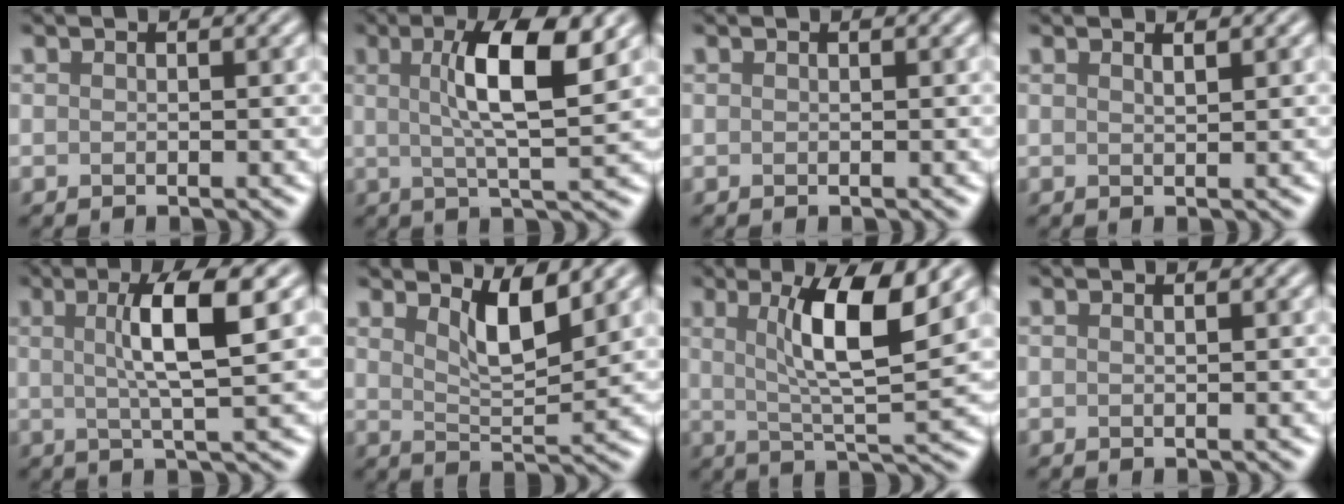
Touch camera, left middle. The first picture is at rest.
{"total": 7.2, "force": [1.6, 1.6, 6.8], "torque": [-0.111, 0.007, 0.025]}
{"total": 0.0}
{"total": 0.7, "force": [0.5, 0.2, 0.5], "torque": [-0.003, 0.002, 0.006]}
{"total": 5.7, "force": [1.0, 1.0, 5.6], "torque": [-0.090, 0.007, 0.015]}
{"total": 4.0, "force": [2.2, 1.1, 3.1], "torque": [-0.059, -0.008, 0.036]}
{"total": 7.1, "force": [2.2, 1.4, 6.6], "torque": [-0.109, -0.001, 0.037]}
{"total": 0.0}